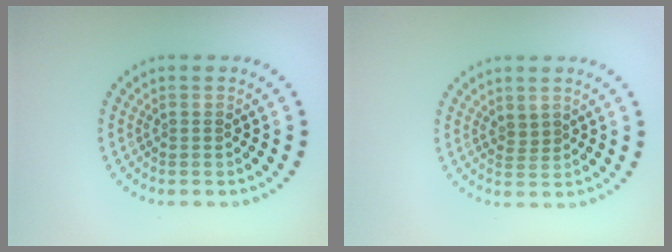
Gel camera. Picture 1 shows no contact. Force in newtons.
{"total": 0.7, "press": 0.4, "slide": 0.5}